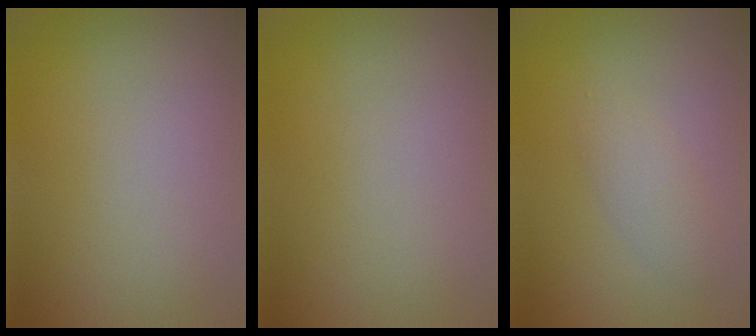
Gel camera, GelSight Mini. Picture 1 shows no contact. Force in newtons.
{"total": 0.0}
{"total": 1.7, "press": 1.7, "slide": 0.1}